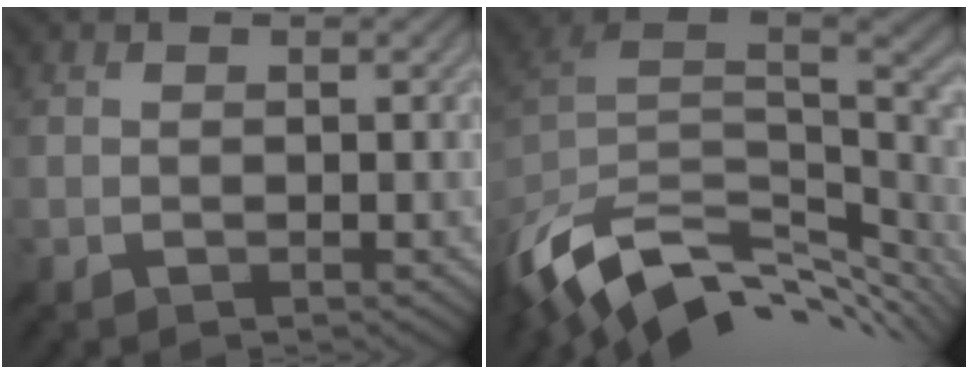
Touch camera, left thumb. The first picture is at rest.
{"total": 13.3, "force": [-6.4, 6.9, 9.4], "torque": [-0.221, -0.014, -0.106]}